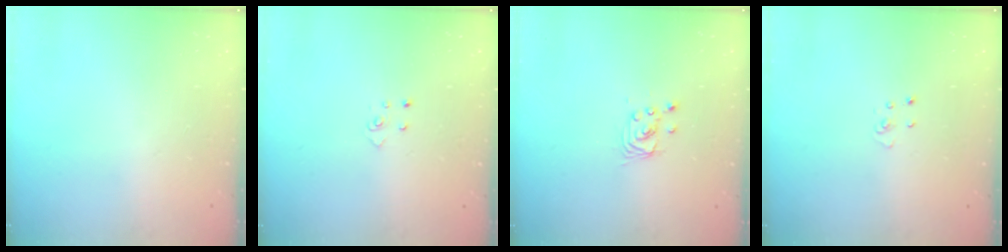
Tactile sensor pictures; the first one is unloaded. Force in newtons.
{"total": 2.6, "press": 2.6, "slide": 0.3}
{"total": 2.9, "press": 2.9, "slide": 0.2}
{"total": 2.5, "press": 2.5, "slide": 0.3}